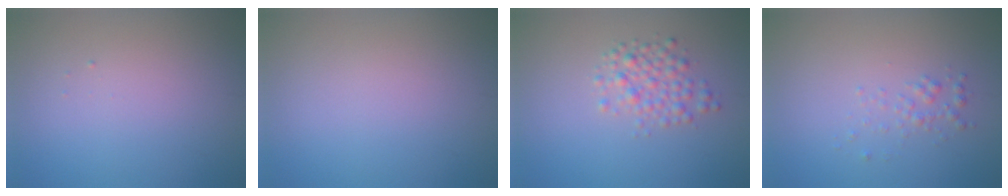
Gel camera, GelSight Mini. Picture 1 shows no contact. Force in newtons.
{"total": 0.0}
{"total": 2.6, "press": 2.6, "slide": 0.1}
{"total": 1.1, "press": 1.1, "slide": 0.1}